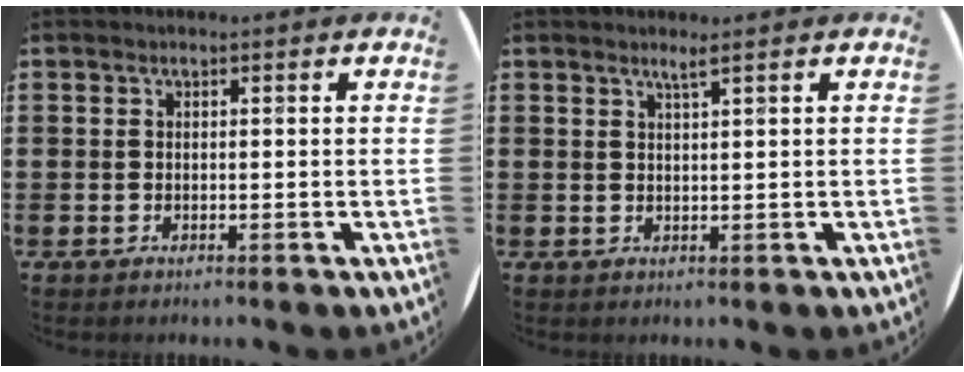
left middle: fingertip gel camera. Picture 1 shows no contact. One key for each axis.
{"total": 1.4, "fx": 1.1, "fy": -0.3, "fz": 0.9, "tx": -0.016, "ty": -0.001, "tz": 0.019}